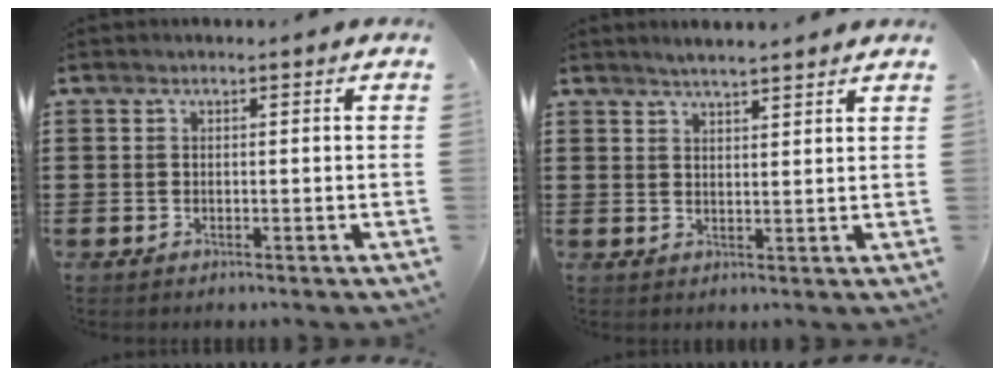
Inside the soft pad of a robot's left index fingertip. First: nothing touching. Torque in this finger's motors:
{"motor_torque": [0.07, -0.11, 0.28, 0.09]}